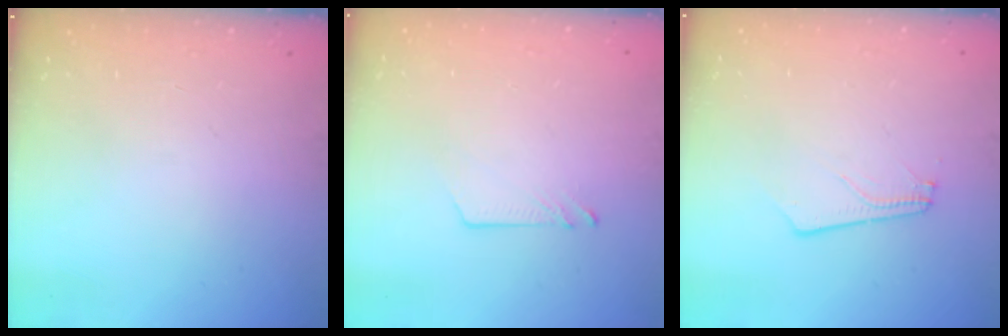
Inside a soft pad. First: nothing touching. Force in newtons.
{"total": 3.5, "press": 3.4, "slide": 0.5}
{"total": 2.4, "press": 2.4, "slide": 0.4}